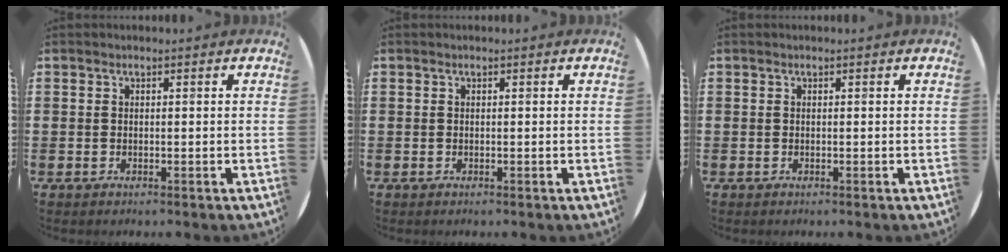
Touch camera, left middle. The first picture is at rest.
{"total": 0.0}
{"total": 0.0}